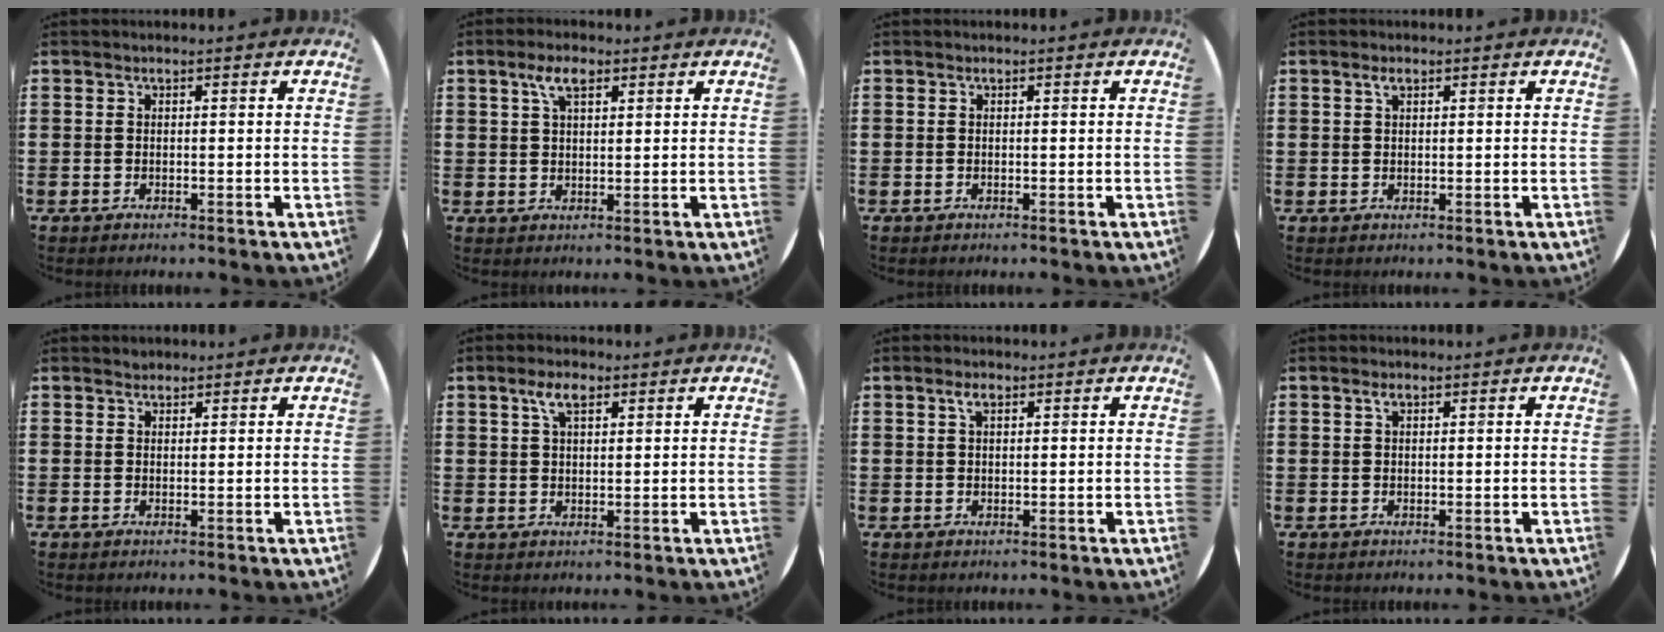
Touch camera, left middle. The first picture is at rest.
{"total": 4.3, "force": [2.6, 1.8, 2.9], "torque": [-0.056, 0.006, 0.043]}
{"total": 0.0}
{"total": 1.2, "force": [0.7, 0.6, 0.8], "torque": [-0.010, 0.002, 0.010]}
{"total": 0.9, "force": [0.9, 0.2, -0.1], "torque": [0.001, 0.001, 0.017]}
{"total": 4.0, "force": [2.4, 1.7, 2.6], "torque": [-0.050, 0.006, 0.041]}
{"total": 1.8, "force": [1.0, 0.8, 1.2], "torque": [-0.018, 0.003, 0.016]}
{"total": 1.1, "force": [0.6, 0.6, 0.7], "torque": [-0.008, 0.001, 0.009]}